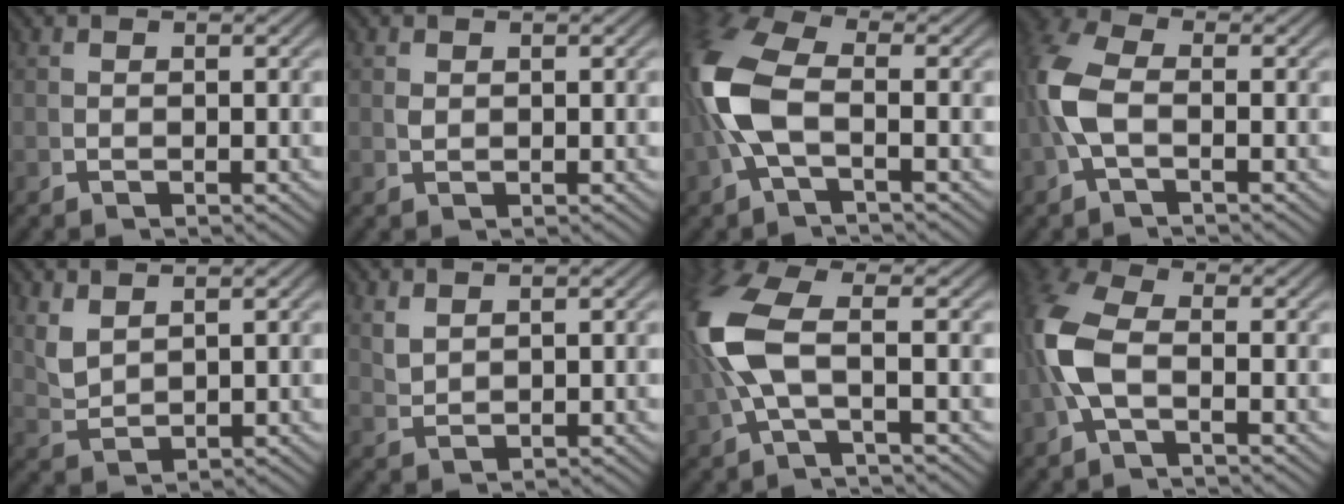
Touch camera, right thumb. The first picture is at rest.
{"total": 0.6, "force": [0.6, 0.1, 0.2], "torque": [-0.011, -0.005, 0.020]}
{"total": 8.1, "force": [-0.2, 4.9, 6.4], "torque": [-0.167, -0.010, 0.002]}
{"total": 5.1, "force": [0.0, 3.2, 4.0], "torque": [-0.109, -0.010, 0.006]}
{"total": 2.7, "force": [1.9, 1.1, 1.6], "torque": [-0.043, -0.009, 0.054]}
{"total": 1.9, "force": [1.7, 0.2, 0.7], "torque": [-0.015, 0.002, 0.046]}
{"total": 7.5, "force": [0.3, 3.5, 6.6], "torque": [-0.170, -0.007, 0.018]}
{"total": 6.6, "force": [-0.1, 4.3, 5.0], "torque": [-0.133, -0.011, 0.002]}